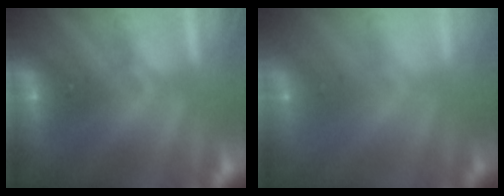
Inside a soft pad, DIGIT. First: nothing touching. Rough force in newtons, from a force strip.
{"total": 9.4}